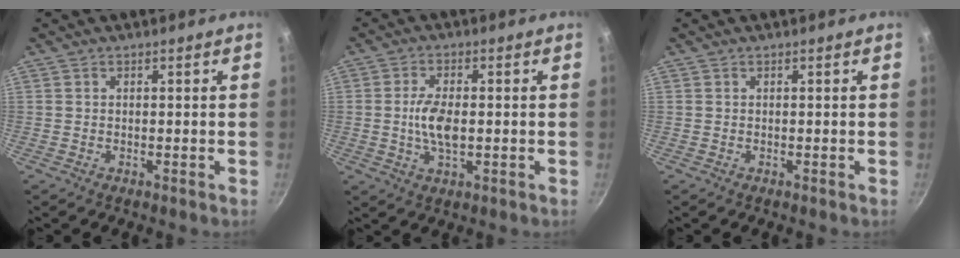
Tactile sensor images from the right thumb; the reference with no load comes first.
{"total": 6.5, "force": [-0.3, 3.1, 5.7], "torque": [-0.115, 0.000, -0.007]}
{"total": 0.0}